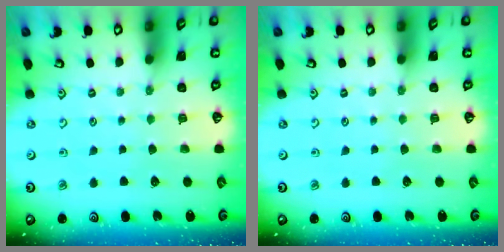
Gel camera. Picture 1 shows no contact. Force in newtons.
{"total": 0.0}